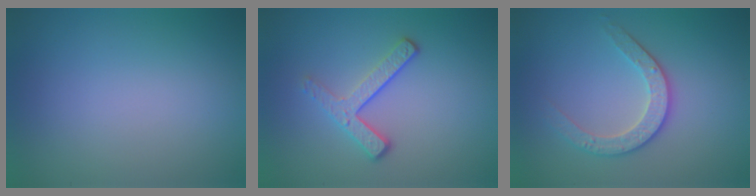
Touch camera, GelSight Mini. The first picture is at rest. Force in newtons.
{"total": 3.2, "press": 2.4, "slide": 2.2}
{"total": 2.9, "press": 2.7, "slide": 1.1}